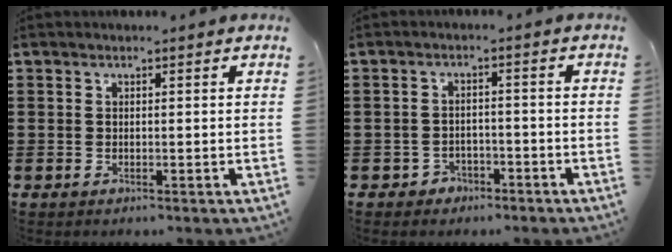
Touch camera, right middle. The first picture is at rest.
{"total": 2.2, "force": [-1.9, 1.0, 0.1], "torque": [-0.012, 0.001, -0.042]}